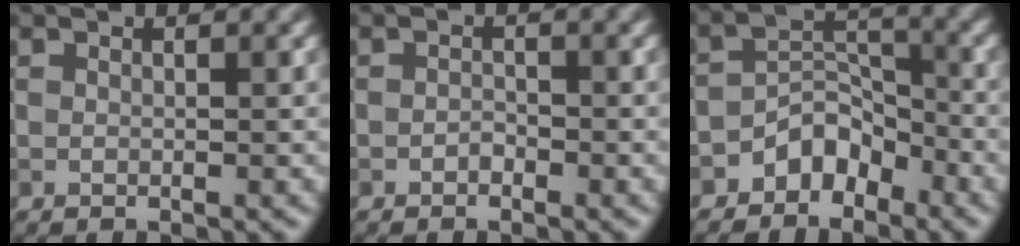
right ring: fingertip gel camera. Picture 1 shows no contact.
{"total": 0.8, "force": [-0.6, 0.5, 0.3], "torque": [-0.005, 0.000, -0.011]}
{"total": 3.6, "force": [-2.5, 2.2, 1.2], "torque": [-0.007, 0.013, -0.047]}